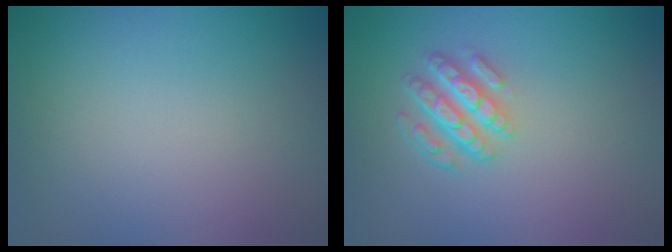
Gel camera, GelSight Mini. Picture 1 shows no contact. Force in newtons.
{"total": 4.4, "press": 3.2, "slide": 3.0}